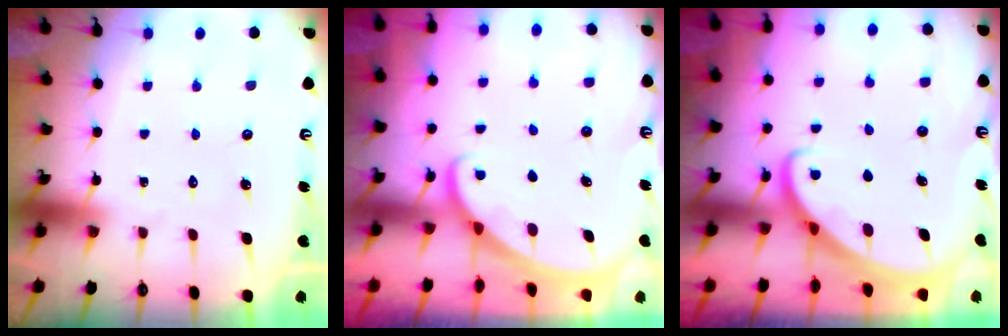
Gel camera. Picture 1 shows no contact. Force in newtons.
{"total": 1.3, "press": 1.3, "slide": 0.0}
{"total": 2.7, "press": 2.7, "slide": 0.2}